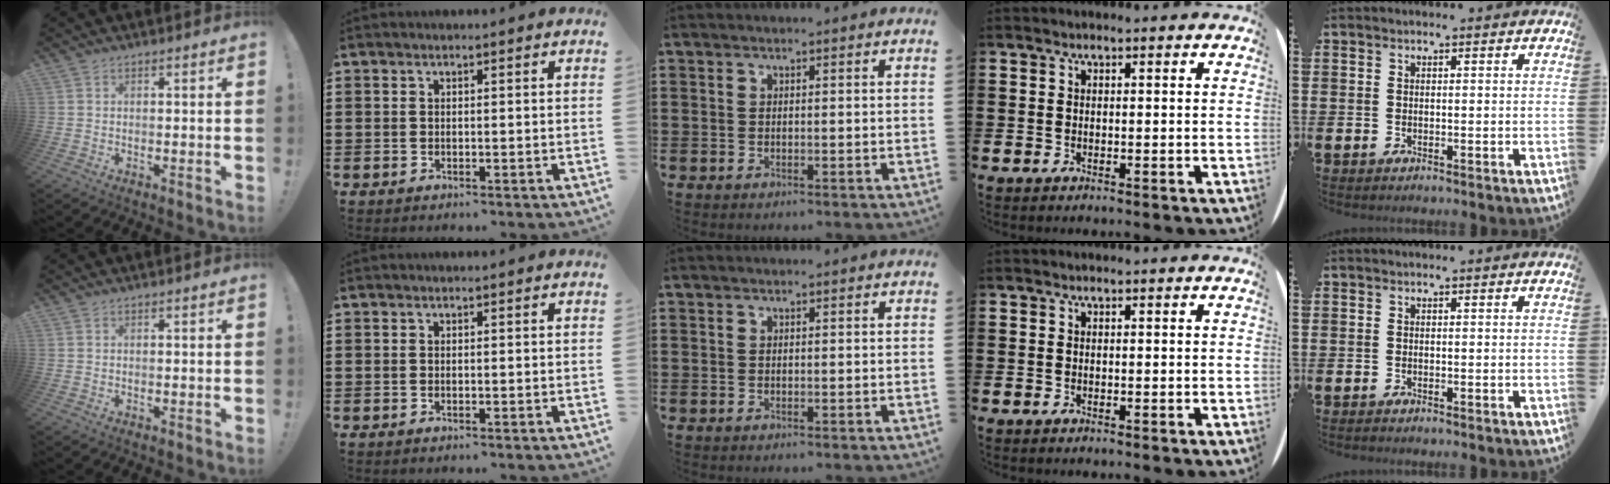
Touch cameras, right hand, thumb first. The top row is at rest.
{}